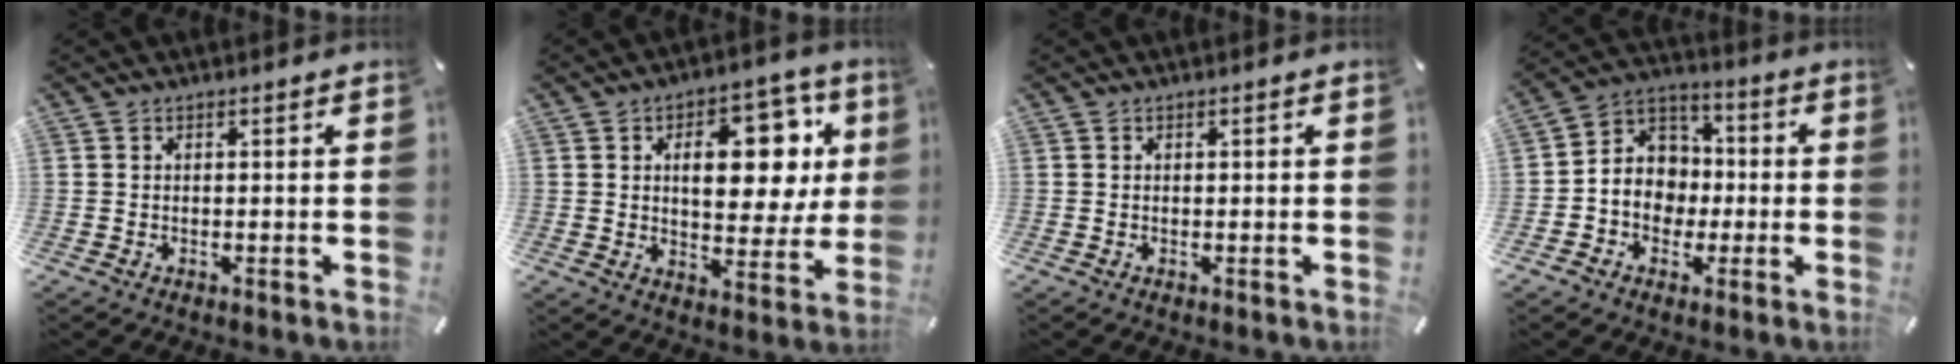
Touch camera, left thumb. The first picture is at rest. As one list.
[{"total": 17.3, "force": [5.3, 10.1, 13.0], "torque": [-0.164, -0.023, 0.086]}, {"total": 0.0}, {"total": 9.1, "force": [-2.1, 8.6, 2.2], "torque": [-0.048, 0.012, -0.040]}]